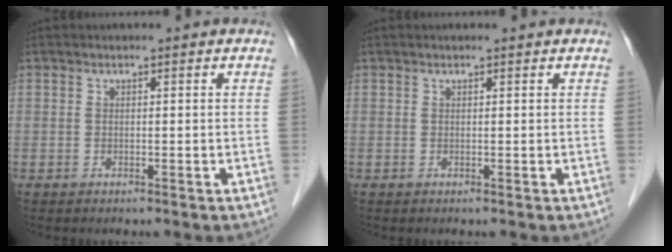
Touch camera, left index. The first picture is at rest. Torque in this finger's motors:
{"motor_torque": [0.12, -0.08, 0.04, -0.01]}